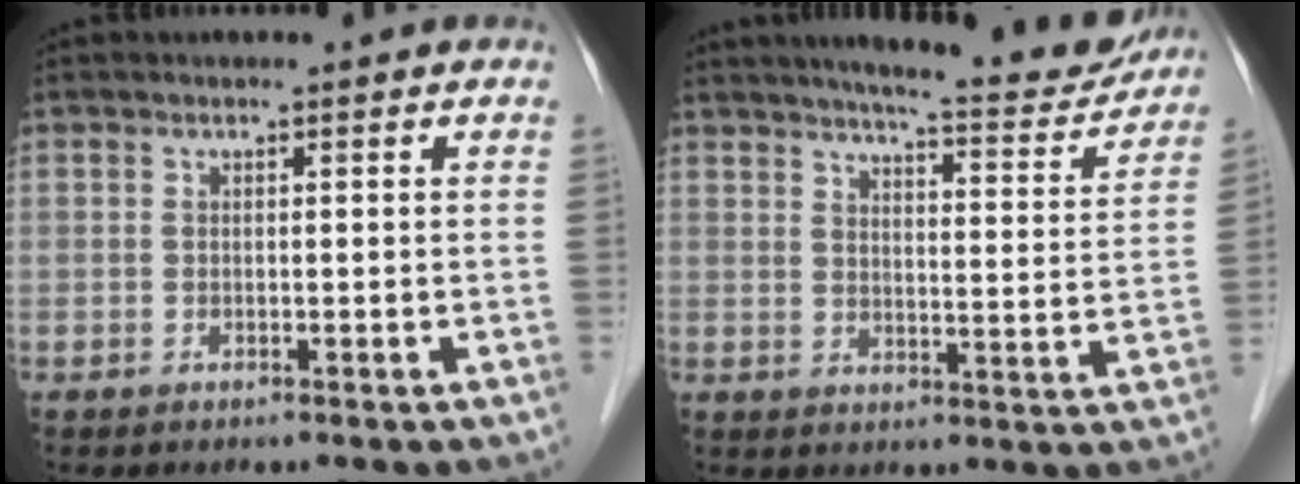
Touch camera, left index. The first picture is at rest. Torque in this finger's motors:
{"motor_torque": [0.82, -0.67, 0.45, 0.09]}